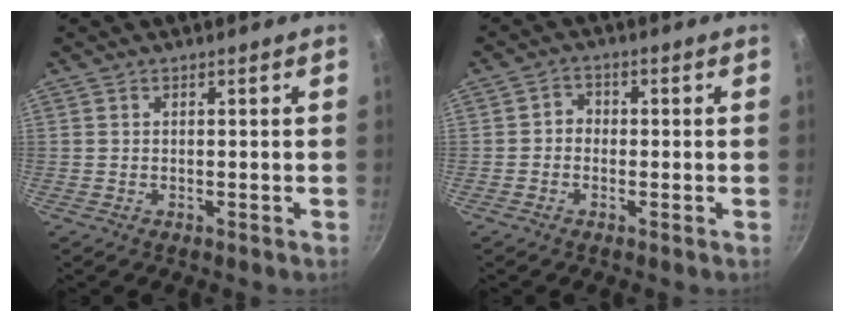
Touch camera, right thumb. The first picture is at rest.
{"total": 2.4, "force": [-0.5, 2.1, 1.0], "torque": [-0.004, 0.011, -0.015]}